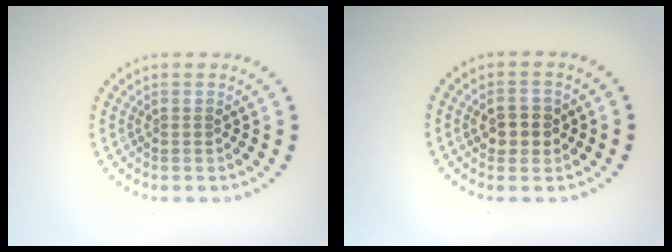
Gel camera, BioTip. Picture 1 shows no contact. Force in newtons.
{"total": 2.6, "press": 2.6, "slide": 0.4}